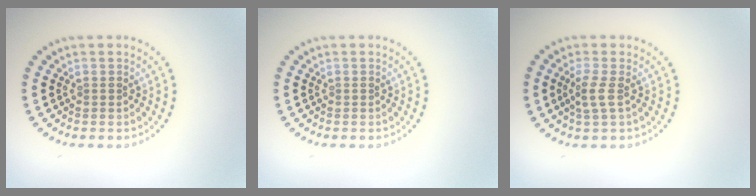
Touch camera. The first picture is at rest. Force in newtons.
{"total": 0.0}
{"total": 1.8, "press": 1.6, "slide": 0.8}